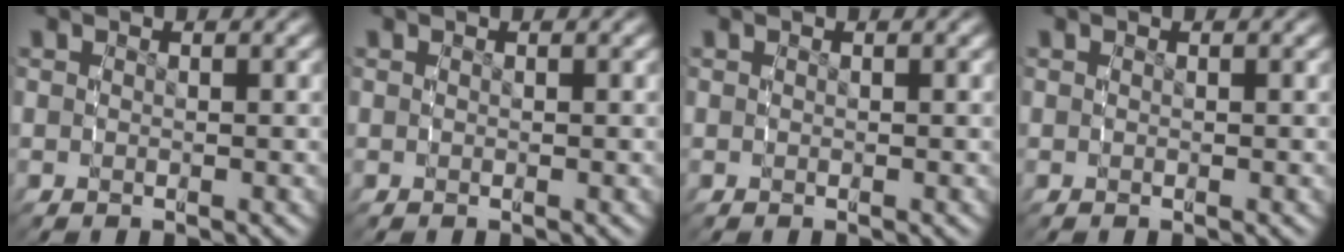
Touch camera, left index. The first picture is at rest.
{"total": 0.0}
{"total": 0.0}
{"total": 0.0}